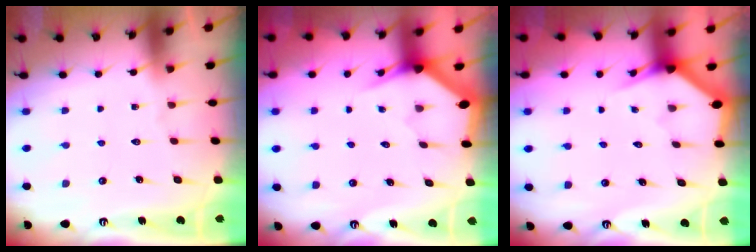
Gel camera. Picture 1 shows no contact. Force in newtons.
{"total": 3.0, "press": 3.0, "slide": 0.1}
{"total": 2.8, "press": 2.8, "slide": 0.1}